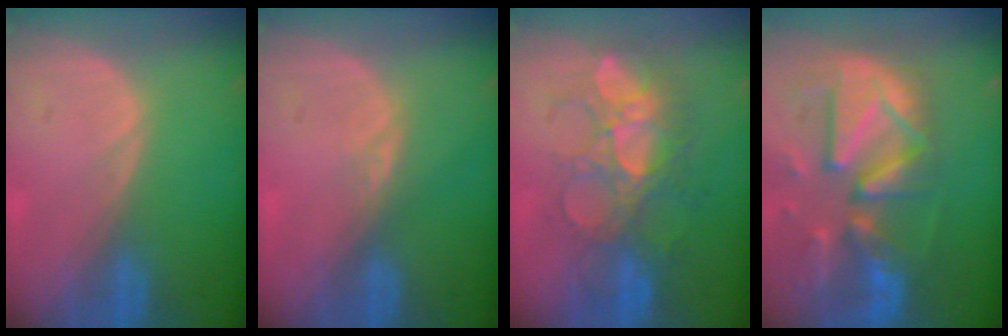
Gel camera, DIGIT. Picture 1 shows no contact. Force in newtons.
{"total": 1.5, "press": 1.3, "slide": 0.8}
{"total": 8.8, "press": 8.7, "slide": 1.5}
{"total": 13.0, "press": 11.3, "slide": 6.4}